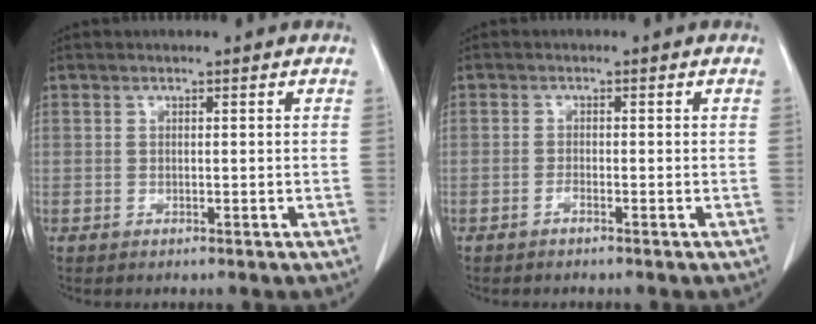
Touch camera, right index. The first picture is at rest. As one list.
[{"total": 0.7, "force": [-0.5, 0.0, 0.5], "torque": [-0.007, 0.002, -0.008]}]